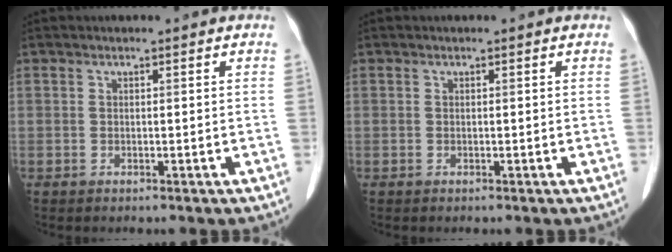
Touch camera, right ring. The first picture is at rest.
{"total": 0.0}